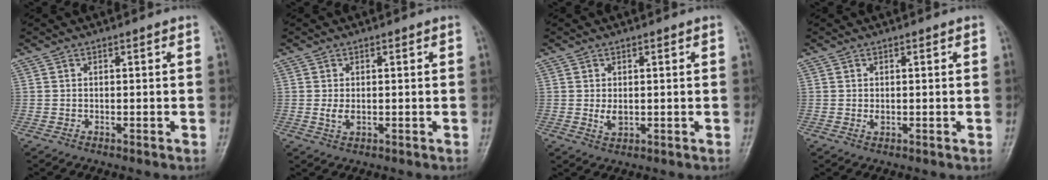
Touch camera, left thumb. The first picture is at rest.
{"total": 2.1, "force": [0.0, 1.2, 1.7], "torque": [-0.033, -0.006, 0.002]}
{"total": 2.4, "force": [0.2, 1.5, 1.8], "torque": [-0.029, -0.007, 0.007]}
{"total": 1.2, "force": [0.2, 0.7, 0.9], "torque": [-0.012, -0.002, 0.005]}